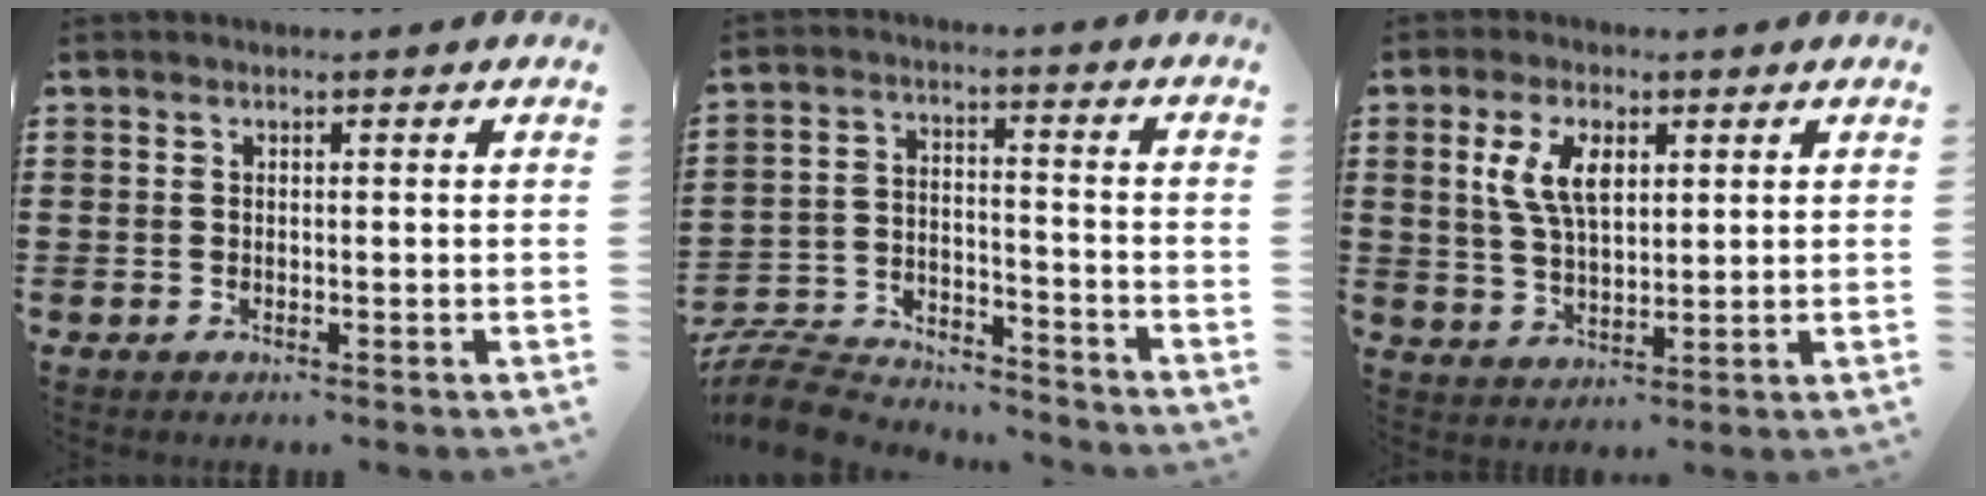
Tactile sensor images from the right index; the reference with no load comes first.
{"total": 8.1, "force": [-7.9, 1.2, 1.3], "torque": [-0.040, 0.010, -0.160]}
{"total": 6.6, "force": [2.4, 3.3, 5.2], "torque": [-0.113, 0.013, 0.043]}